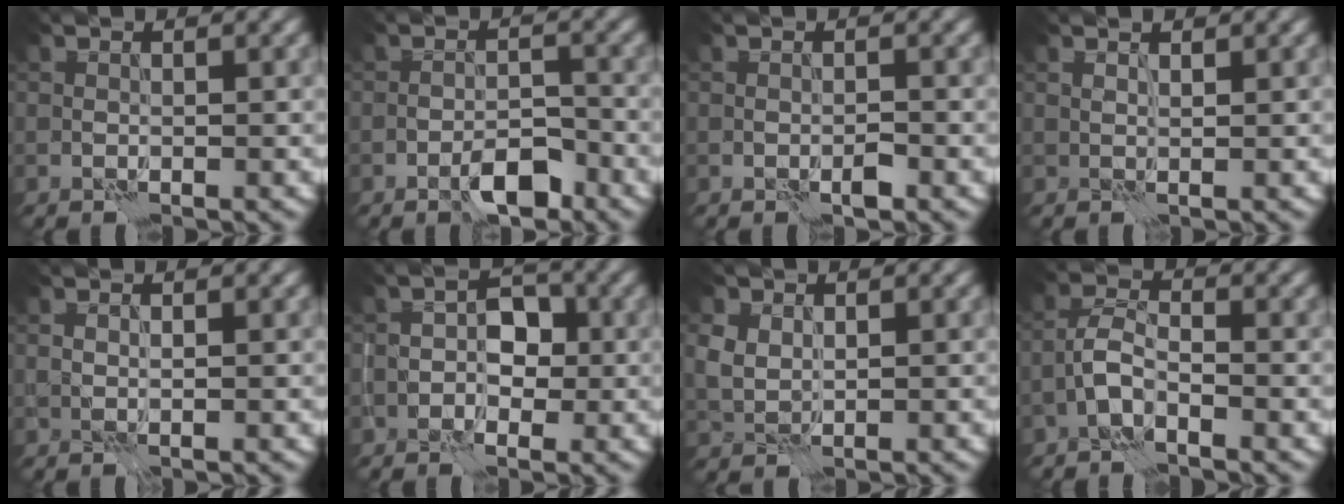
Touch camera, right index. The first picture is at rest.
{"total": 3.3, "force": [-2.3, 1.0, 2.2], "torque": [-0.028, 0.007, -0.037]}
{"total": 1.0, "force": [-0.6, 0.3, 0.8], "torque": [-0.013, 0.002, -0.008]}
{"total": 1.4, "force": [1.2, -0.6, -0.5], "torque": [0.006, -0.002, 0.023]}
{"total": 1.1, "force": [0.8, -0.6, -0.4], "torque": [0.003, -0.003, 0.019]}
{"total": 2.3, "force": [-0.4, 1.5, 1.7], "torque": [-0.016, 0.007, -0.008]}
{"total": 2.0, "force": [1.6, 1.1, 0.4], "torque": [-0.014, -0.002, 0.032]}
{"total": 1.4, "force": [-0.9, 0.2, 1.1], "torque": [-0.024, 0.007, -0.024]}